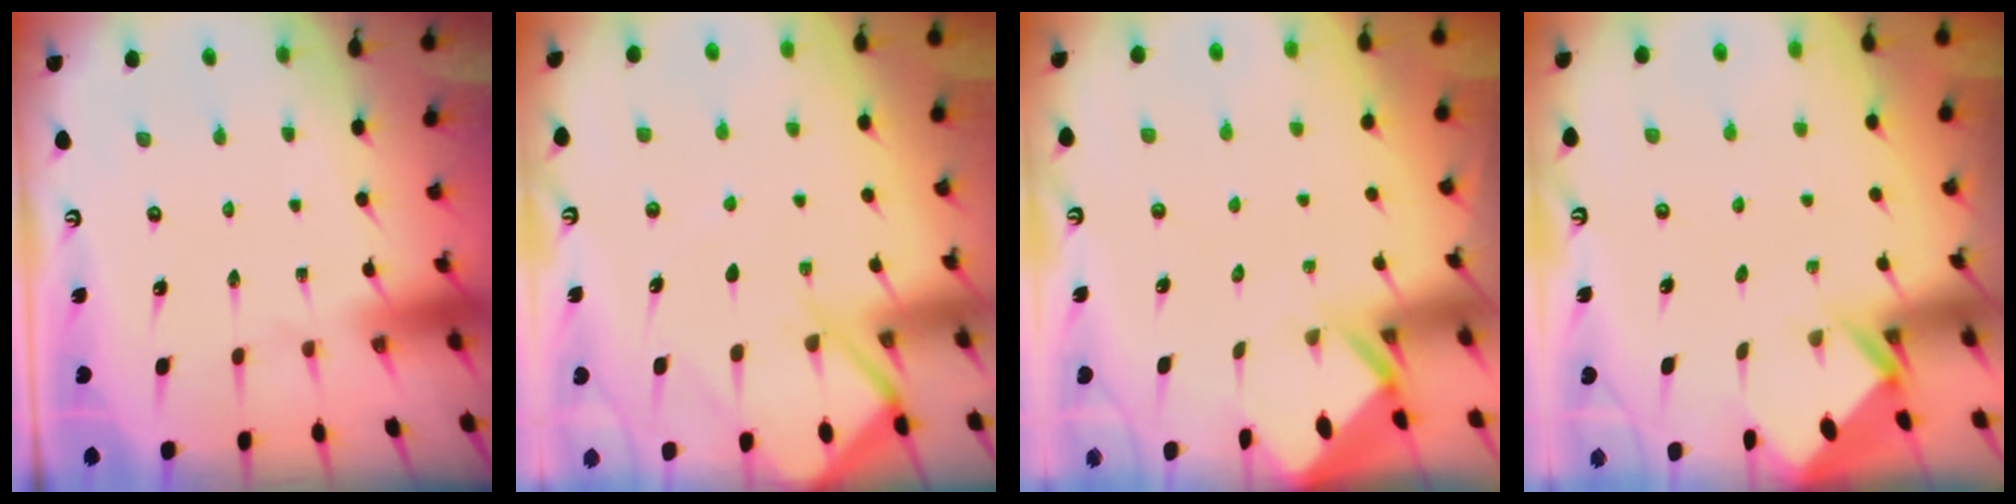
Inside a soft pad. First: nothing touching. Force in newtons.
{"total": 8.7, "press": 8.6, "slide": 0.9}
{"total": 2.9, "press": 2.9, "slide": 0.2}
{"total": 2.7, "press": 2.7, "slide": 0.1}